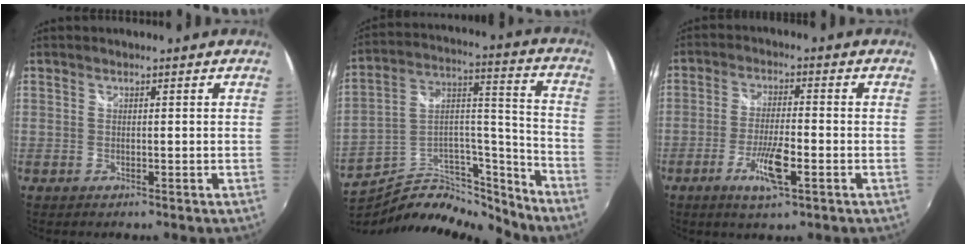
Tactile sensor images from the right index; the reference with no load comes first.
{"total": 17.4, "force": [-15.6, 5.2, 5.7], "torque": [-0.091, 0.043, -0.269]}
{"total": 7.7, "force": [-3.5, 1.4, 6.7], "torque": [-0.137, -0.009, -0.064]}